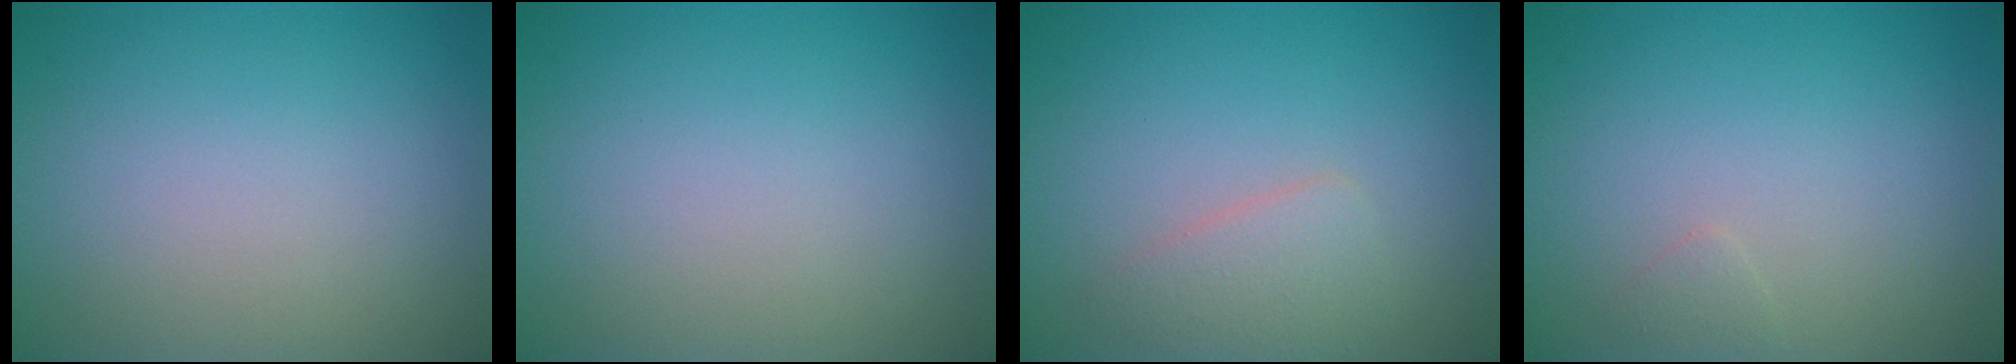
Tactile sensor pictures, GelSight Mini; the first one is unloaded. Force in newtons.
{"total": 0.0}
{"total": 2.2, "press": 2.2, "slide": 0.0}
{"total": 0.6, "press": 0.6, "slide": 0.0}